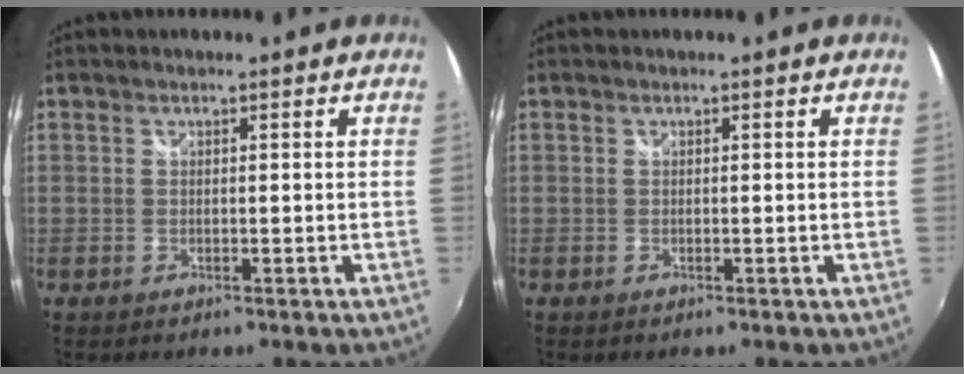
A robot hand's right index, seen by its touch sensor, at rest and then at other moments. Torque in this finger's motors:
{"motor_torque": [0.28, 0.32, 0.03, 0.01]}